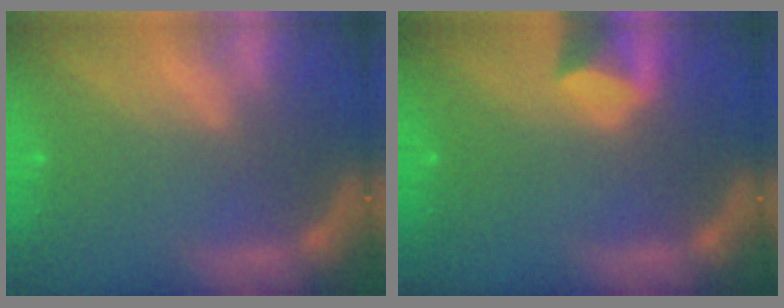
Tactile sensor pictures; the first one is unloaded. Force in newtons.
{"total": 2.4}